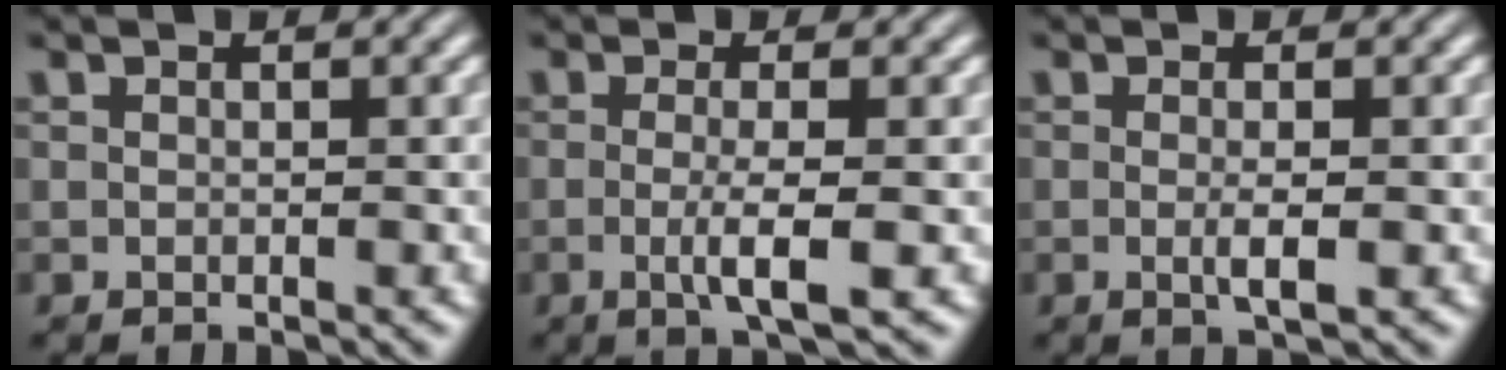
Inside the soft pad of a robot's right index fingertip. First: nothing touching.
{"total": 3.2, "force": [-0.8, -0.4, 3.1], "torque": [-0.055, -0.013, -0.009]}
{"total": 1.7, "force": [-0.5, -0.2, 1.6], "torque": [-0.031, -0.009, -0.005]}